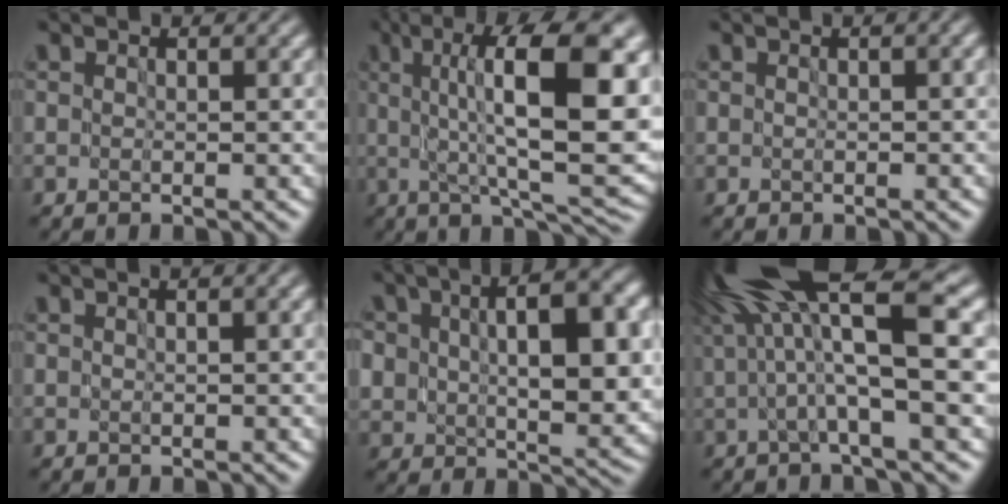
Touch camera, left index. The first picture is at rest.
{"total": 14.8, "force": [2.9, 4.4, 13.9], "torque": [-0.197, 0.009, 0.044]}
{"total": 1.1, "force": [0.2, 0.3, 1.1], "torque": [-0.020, 0.005, 0.002]}
{"total": 1.1, "force": [0.4, 0.2, 1.0], "torque": [-0.020, 0.005, 0.002]}
{"total": 11.9, "force": [2.2, 6.7, 9.5], "torque": [-0.162, -0.008, 0.050]}
{"total": 12.9, "force": [4.1, 3.0, 11.9], "torque": [-0.212, 0.024, 0.074]}